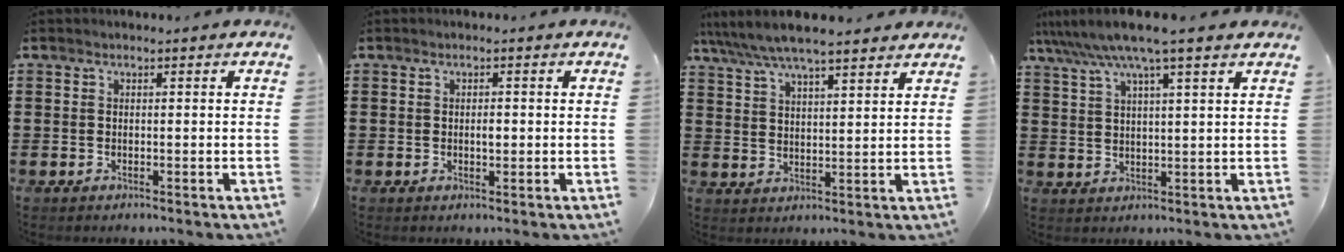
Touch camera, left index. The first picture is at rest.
{"total": 1.2, "force": [0.0, 0.6, 1.1], "torque": [-0.022, 0.004, -0.001]}
{"total": 6.2, "force": [5.5, 0.9, 2.8], "torque": [-0.074, -0.019, 0.096]}
{"total": 7.0, "force": [5.4, 0.1, 4.5], "torque": [-0.103, -0.018, 0.093]}